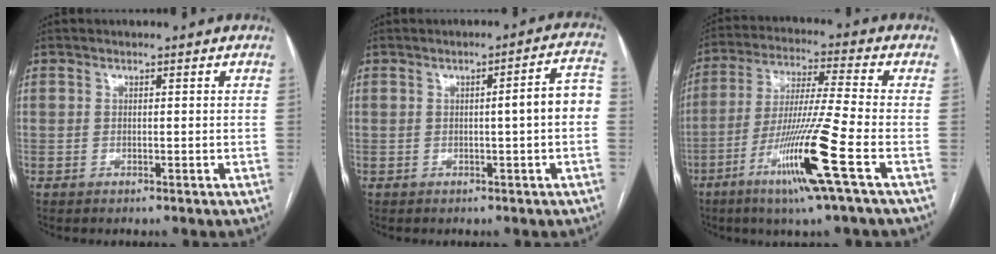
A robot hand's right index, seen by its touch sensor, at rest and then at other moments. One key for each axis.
{"total": 5.8, "fx": -0.4, "fy": -0.1, "fz": 5.8, "tx": -0.072, "ty": 0.017, "tz": -0.008}
{"total": 14.3, "fx": -6.0, "fy": -1.7, "fz": 12.8, "tx": -0.253, "ty": -0.025, "tz": -0.117}